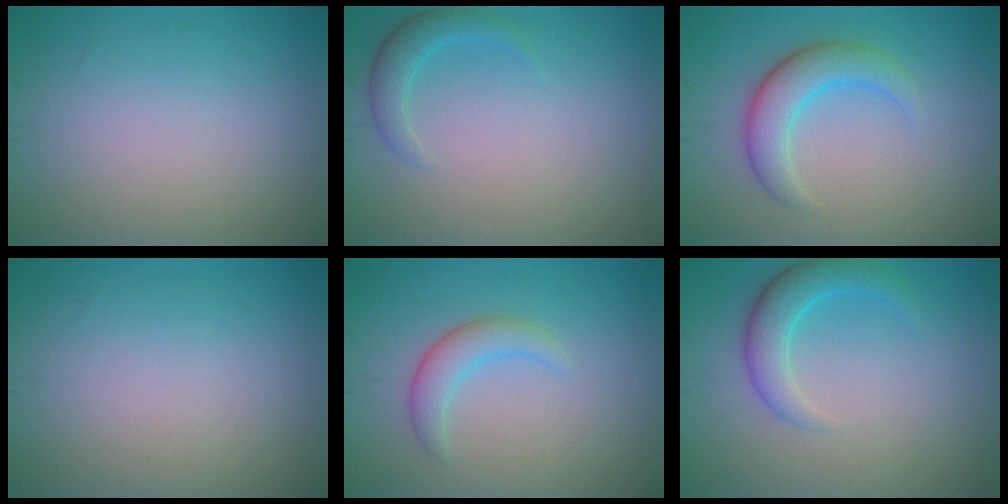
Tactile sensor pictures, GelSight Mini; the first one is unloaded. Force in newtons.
{"total": 2.1, "press": 2.1, "slide": 0.2}
{"total": 4.0, "press": 4.0, "slide": 0.1}
{"total": 0.0}
{"total": 2.5, "press": 2.5, "slide": 0.1}
{"total": 3.4, "press": 3.4, "slide": 0.3}